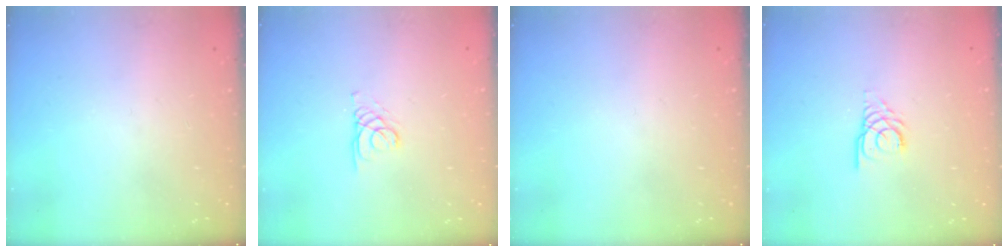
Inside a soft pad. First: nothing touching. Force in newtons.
{"total": 1.7, "press": 1.7, "slide": 0.1}
{"total": 0.0}
{"total": 4.1, "press": 4.1, "slide": 0.2}